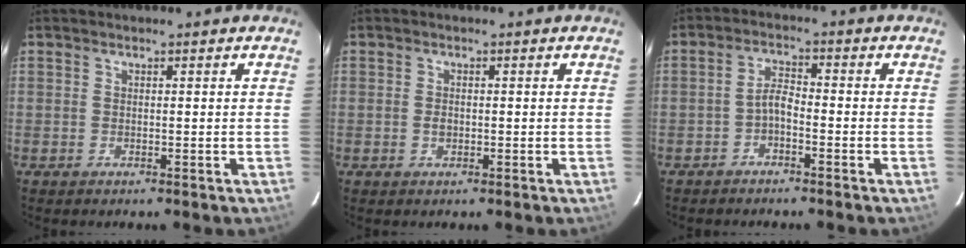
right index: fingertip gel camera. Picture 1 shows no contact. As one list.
[{"total": 1.3, "force": [-0.2, 1.0, 0.8], "torque": [-0.016, 0.002, -0.005]}, {"total": 2.8, "force": [-1.9, 0.9, 1.8], "torque": [-0.042, 0.012, -0.036]}]